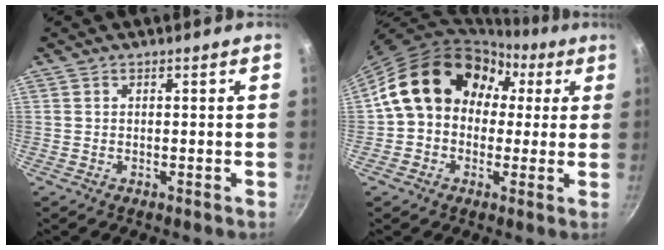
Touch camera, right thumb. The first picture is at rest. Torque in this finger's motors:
{"motor_torque": [0.90, 4.11, 1.38, -0.32, 0.66]}